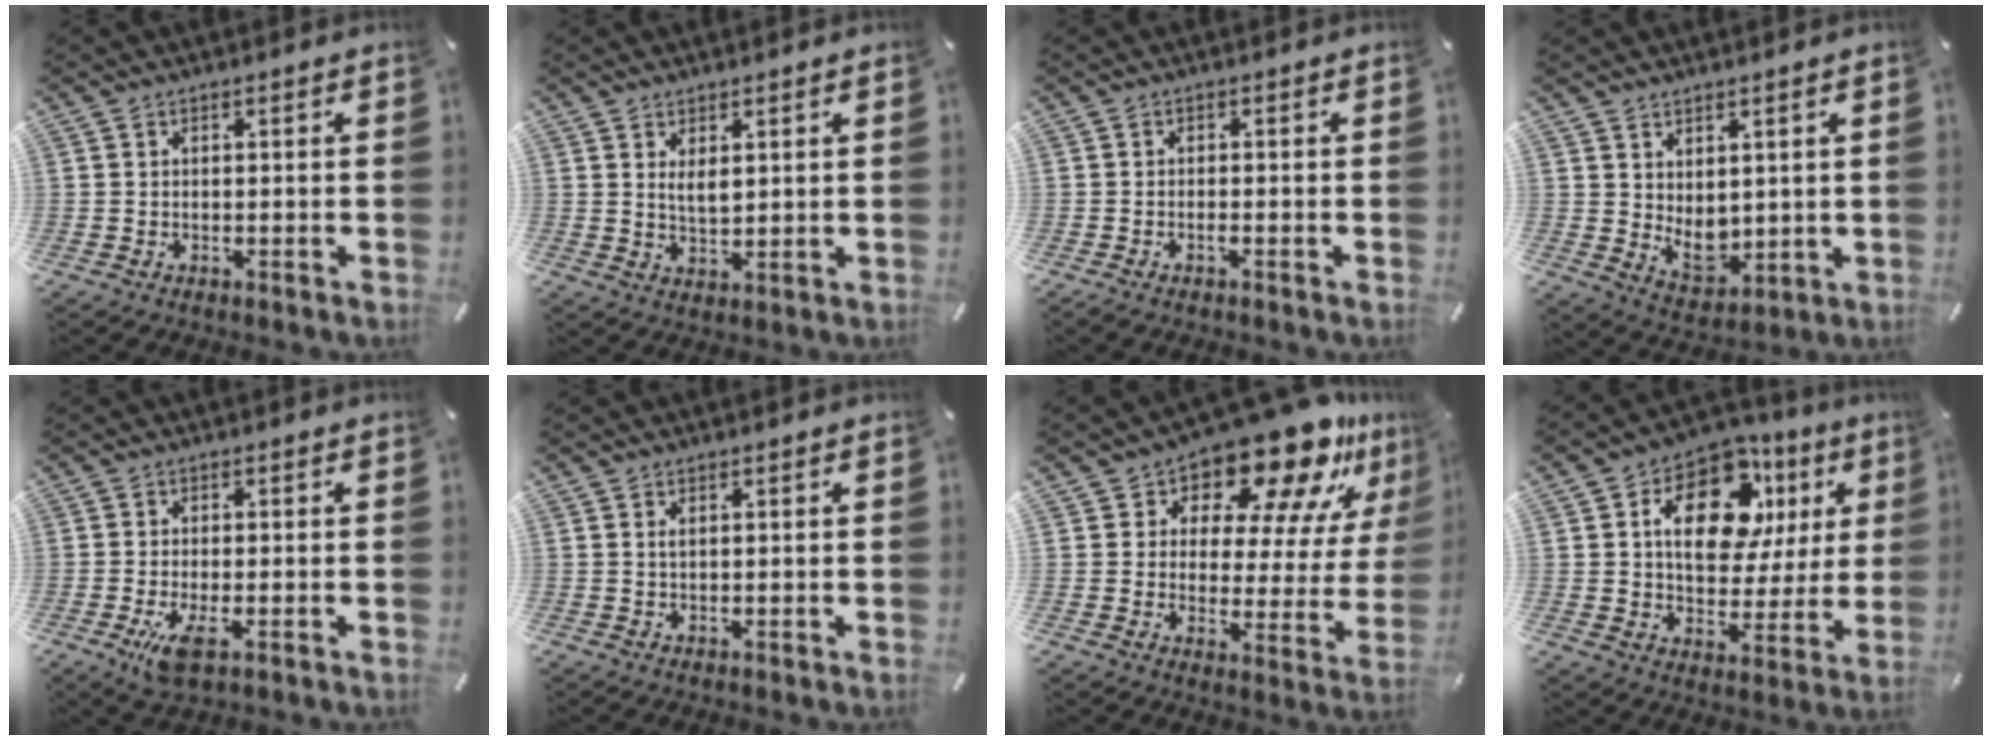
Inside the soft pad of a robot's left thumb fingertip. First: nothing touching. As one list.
[{"total": 3.2, "force": [1.7, 1.5, 2.3], "torque": [-0.050, 0.002, 0.030]}, {"total": 1.1, "force": [-0.6, 0.1, 0.9], "torque": [-0.016, -0.002, -0.011]}, {"total": 6.8, "force": [1.6, 5.4, 3.8], "torque": [-0.046, -0.018, 0.036]}, {"total": 6.0, "force": [-2.2, 1.9, 5.2], "torque": [-0.106, -0.013, -0.034]}, {"total": 0.9, "force": [0.3, 0.2, 0.8], "torque": [-0.016, 0.000, 0.006]}, {"total": 16.6, "force": [13.7, 5.6, 7.6], "torque": [-0.115, -0.120, 0.227]}, {"total": 16.9, "force": [6.7, 10.5, 11.4], "torque": [-0.172, -0.018, 0.117]}]